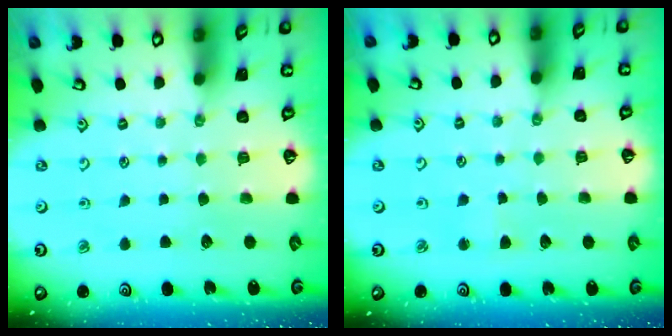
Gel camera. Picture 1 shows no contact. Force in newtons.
{"total": 1.8, "press": 1.7, "slide": 0.3}